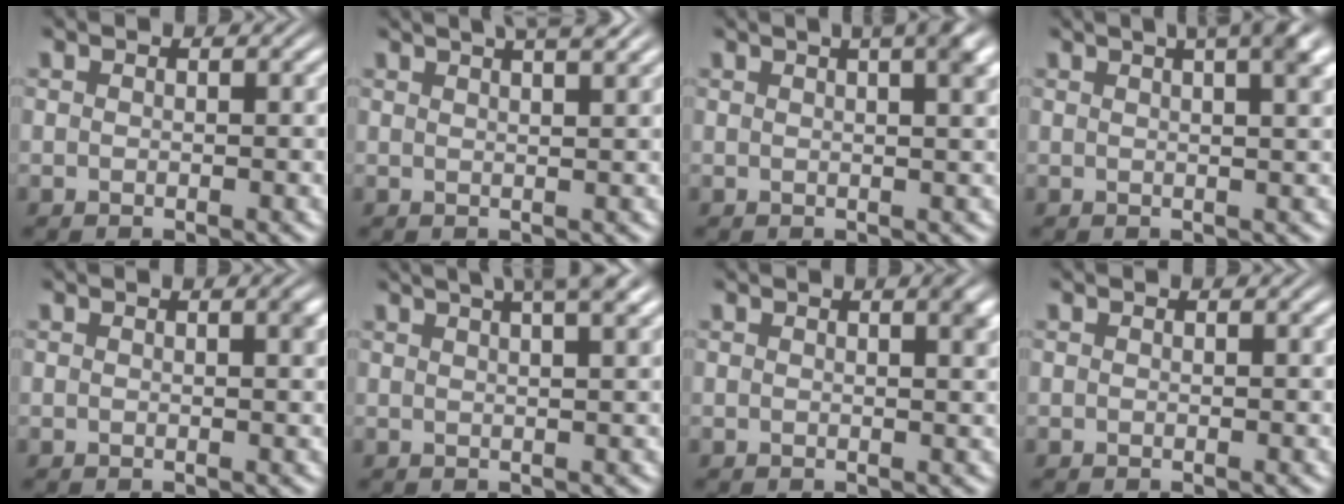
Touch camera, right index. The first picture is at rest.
{"total": 5.4, "force": [3.7, 1.5, 3.6], "torque": [-0.034, 0.020, 0.050]}
{"total": 7.1, "force": [3.5, 2.7, 5.5], "torque": [-0.055, 0.025, 0.042]}
{"total": 8.6, "force": [4.5, 3.5, 6.4], "torque": [-0.073, 0.026, 0.058]}
{"total": 0.9, "force": [0.3, -0.1, 0.8], "torque": [-0.002, 0.000, 0.004]}
{"total": 8.1, "force": [5.0, 3.1, 5.5], "torque": [-0.067, 0.026, 0.068]}
{"total": 1.6, "force": [0.7, -0.1, 1.4], "torque": [-0.007, -0.001, 0.010]}
{"total": 0.0}